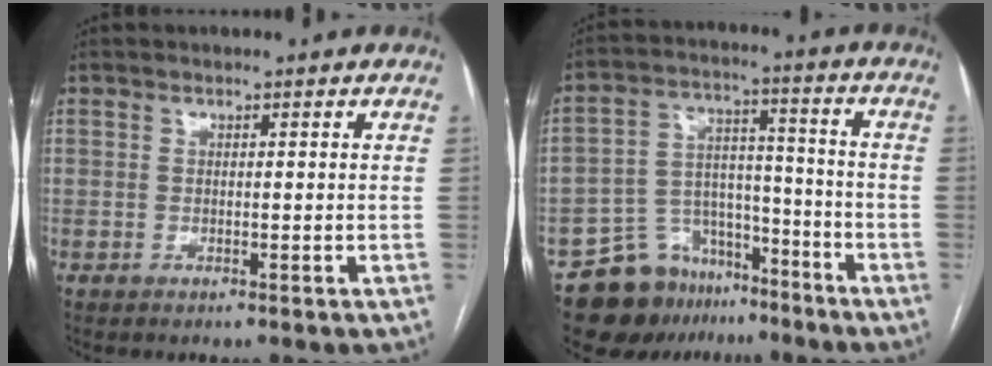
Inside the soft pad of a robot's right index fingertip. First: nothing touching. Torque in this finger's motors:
{"motor_torque": [-0.37, -0.08, -0.46, -0.21]}